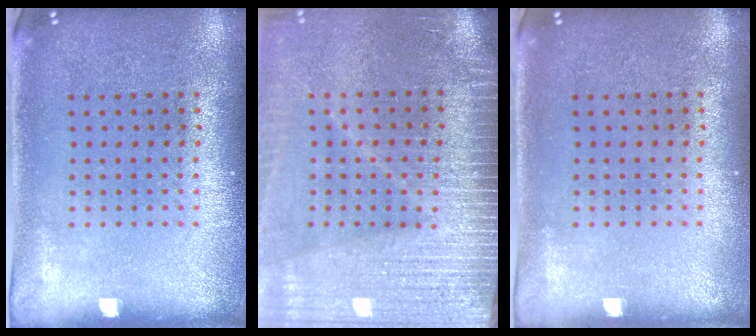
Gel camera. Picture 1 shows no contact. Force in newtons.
{"total": 3.8, "press": 3.3, "slide": 1.9}
{"total": 0.0}